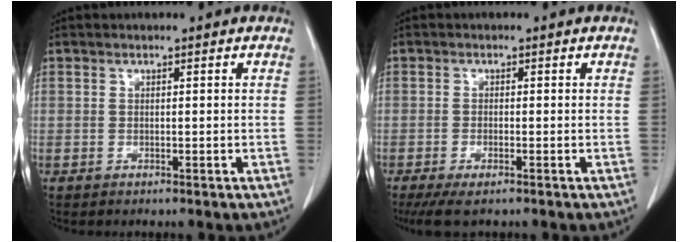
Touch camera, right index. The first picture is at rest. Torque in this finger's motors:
{"motor_torque": [0.41, -0.32, 0.15, 0.04]}